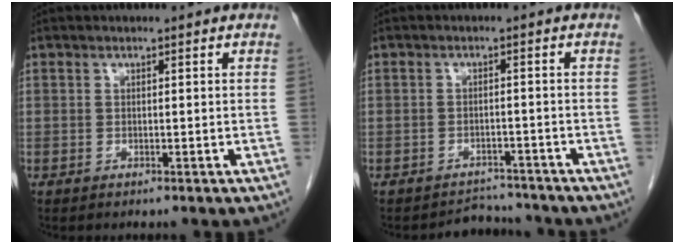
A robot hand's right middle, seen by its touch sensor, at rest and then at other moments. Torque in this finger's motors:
{"motor_torque": [-0.35, -0.38, -0.08, -0.01]}